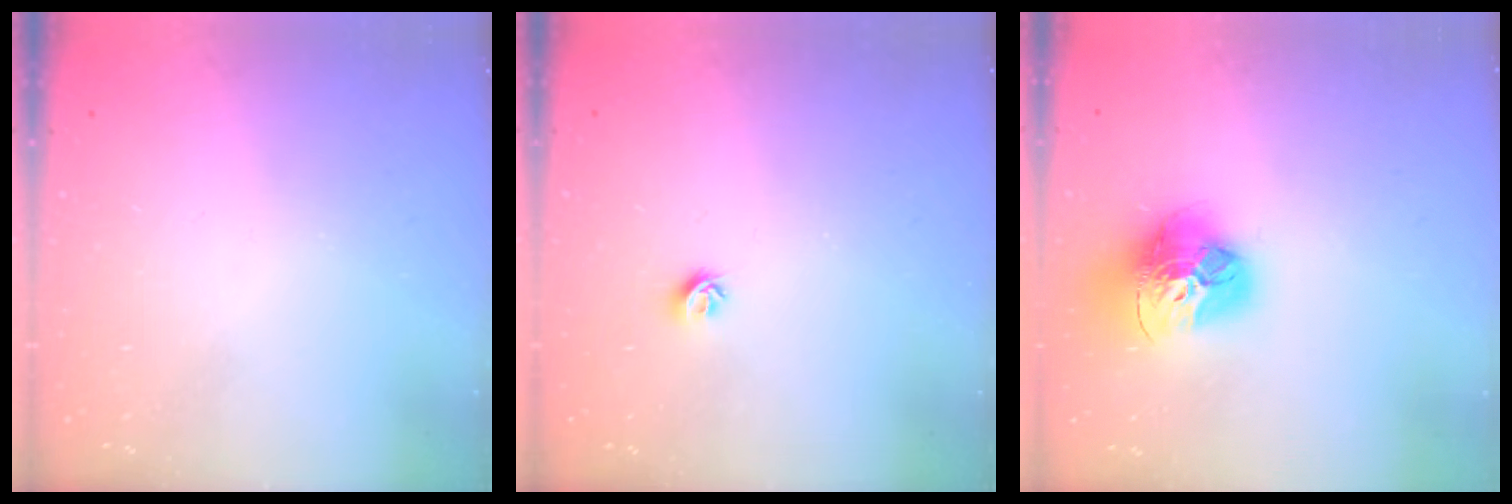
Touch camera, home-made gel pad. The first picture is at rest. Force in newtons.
{"total": 5.3, "press": 5.2, "slide": 0.7}
{"total": 18.0, "press": 17.9, "slide": 1.8}